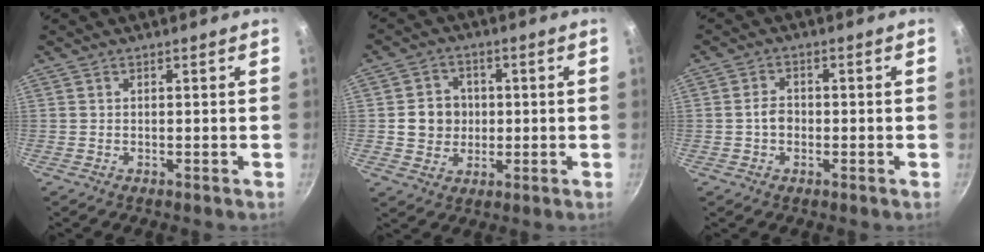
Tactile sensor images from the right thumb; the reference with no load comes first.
{"total": 7.2, "force": [0.2, 6.7, 2.8], "torque": [-0.011, 0.010, 0.003]}
{"total": 3.3, "force": [-0.5, 2.5, 2.0], "torque": [-0.021, 0.013, -0.010]}